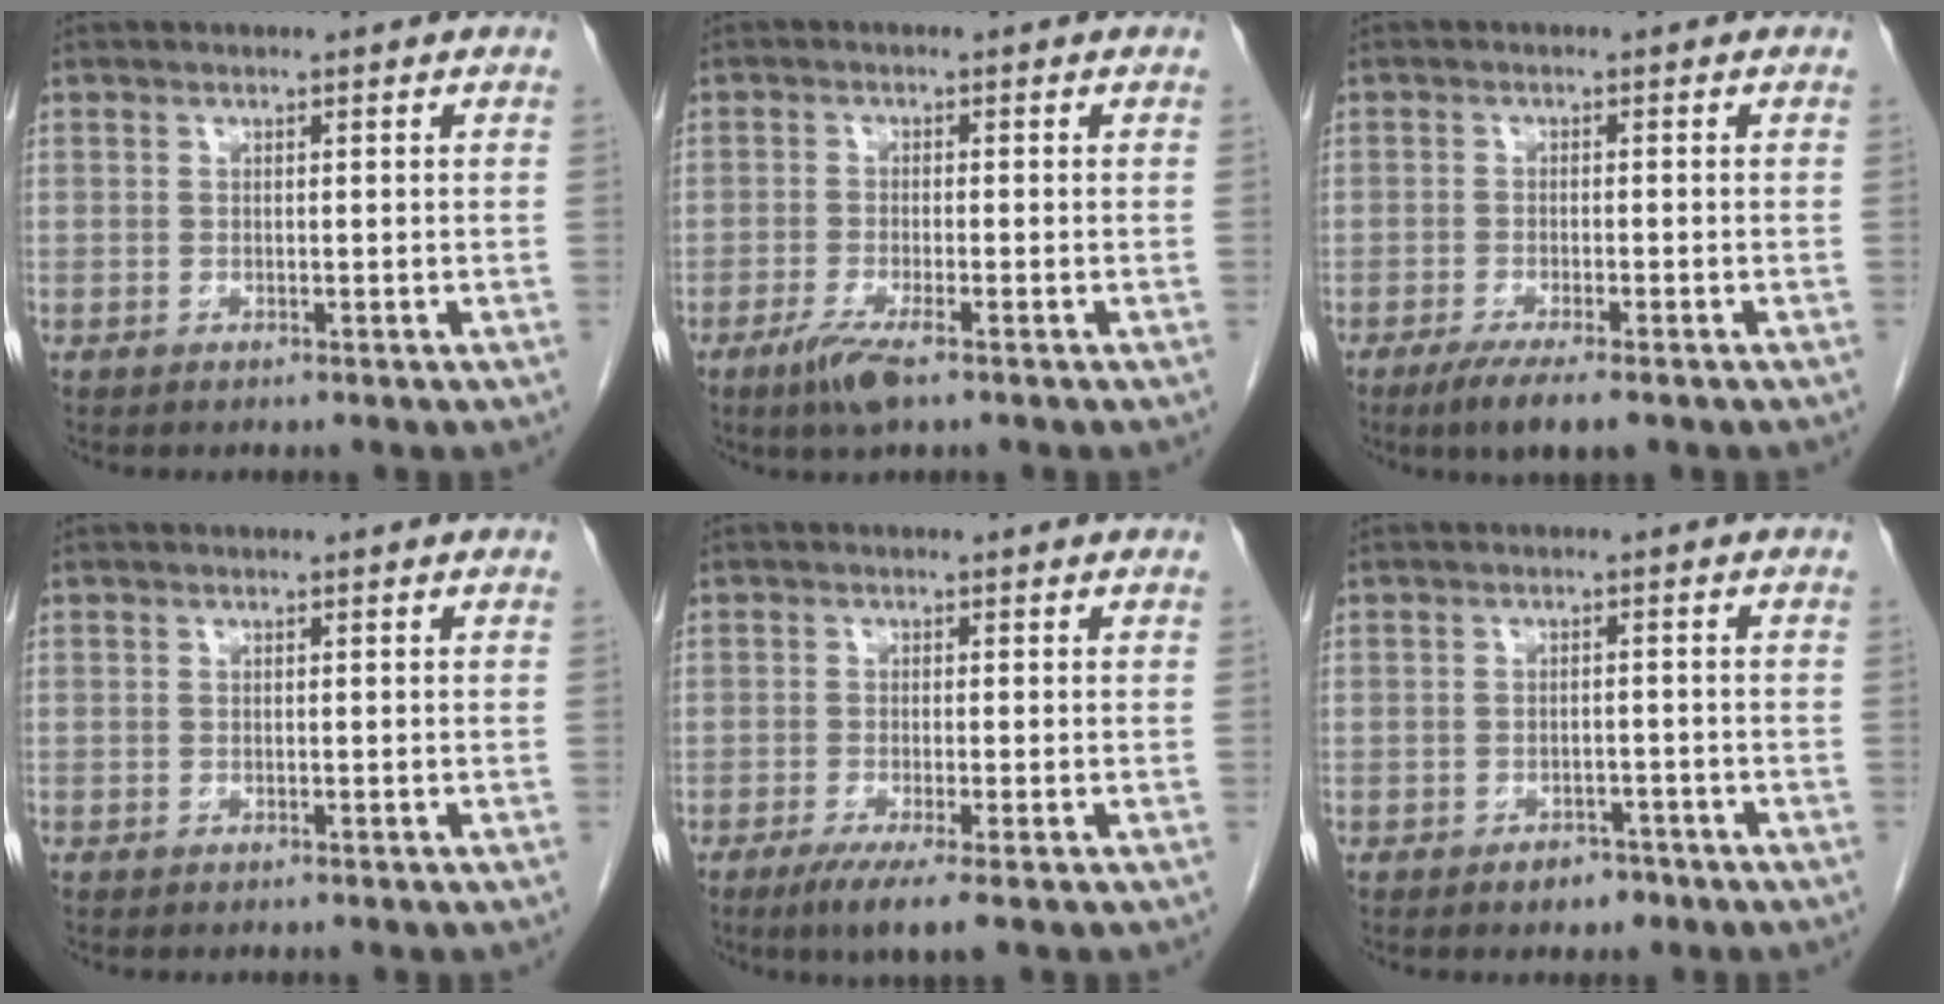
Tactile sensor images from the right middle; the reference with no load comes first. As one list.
[{"total": 4.2, "force": [-2.7, 0.4, 3.3], "torque": [-0.070, -0.011, -0.050]}, {"total": 5.5, "force": [-3.8, 0.7, 4.0], "torque": [-0.065, -0.014, -0.057]}, {"total": 0.0}, {"total": 4.7, "force": [-2.8, 0.0, 3.8], "torque": [-0.063, -0.016, -0.049]}, {"total": 2.5, "force": [-1.8, 1.5, 1.0], "torque": [-0.013, 0.004, -0.020]}]